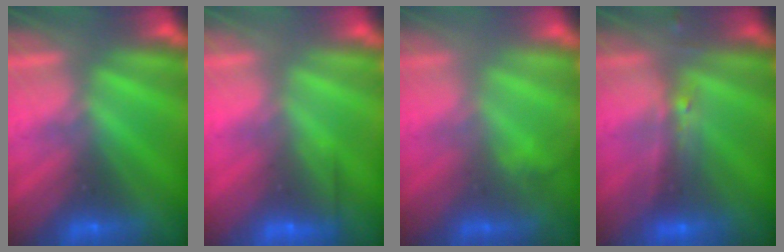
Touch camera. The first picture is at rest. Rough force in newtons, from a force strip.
{"total": 2.6}
{"total": 2.9}
{"total": 2.4}